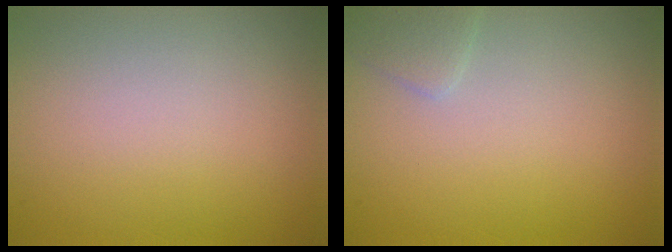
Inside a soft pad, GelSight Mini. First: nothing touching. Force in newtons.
{"total": 1.3, "press": 1.3, "slide": 0.0}